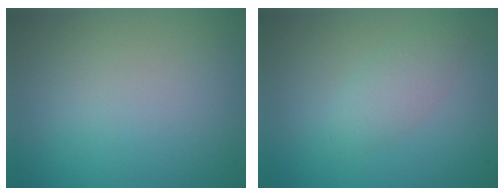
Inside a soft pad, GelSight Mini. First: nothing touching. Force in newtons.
{"total": 1.9, "press": 1.9, "slide": 0.2}